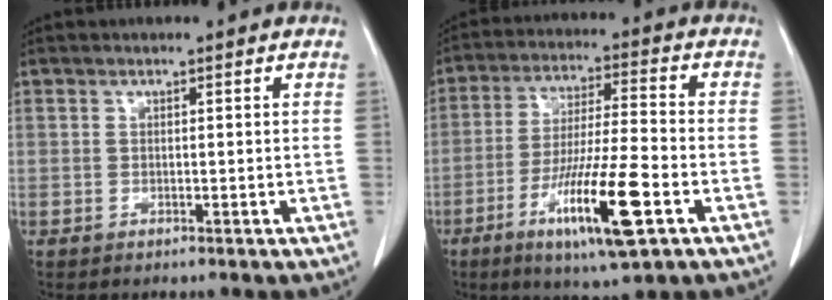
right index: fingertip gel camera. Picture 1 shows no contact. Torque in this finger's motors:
{"motor_torque": [1.33, -0.81, 0.44, 0.21]}